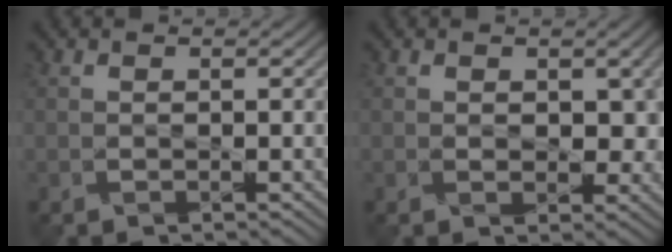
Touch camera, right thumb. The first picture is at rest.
{"total": 3.2, "force": [0.5, 2.2, 2.3], "torque": [-0.040, -0.009, 0.008]}